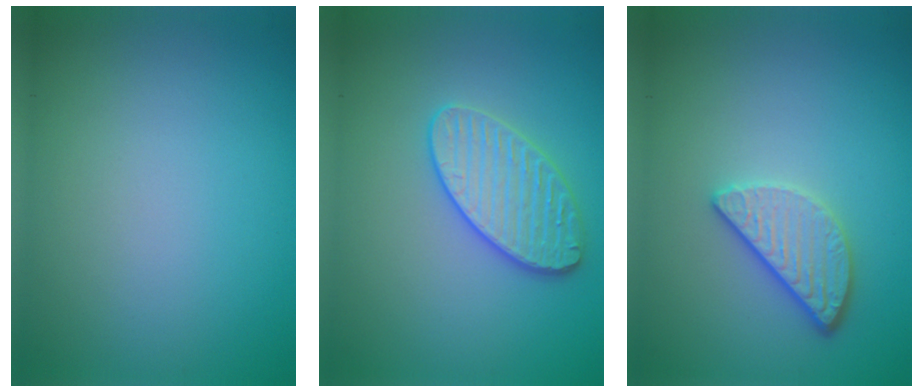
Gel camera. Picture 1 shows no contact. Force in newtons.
{"total": 3.5, "press": 3.4, "slide": 0.8}
{"total": 3.2, "press": 2.7, "slide": 1.7}